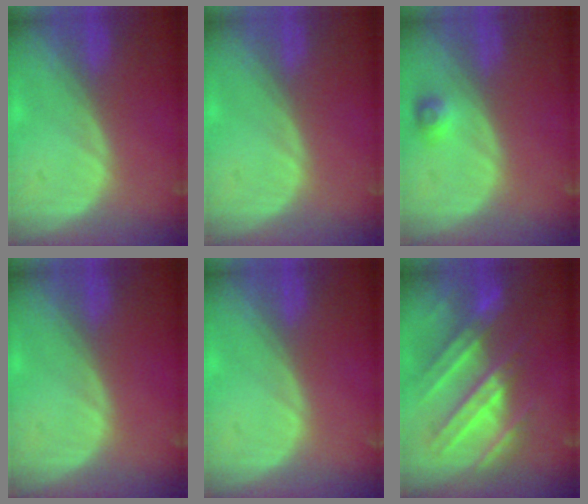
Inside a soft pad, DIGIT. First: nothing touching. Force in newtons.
{"total": 0.5, "press": 0.0, "slide": 0.5}
{"total": 2.3, "press": 2.2, "slide": 0.7}
{"total": 0.0}
{"total": 0.0}
{"total": 10.1, "press": 9.5, "slide": 3.4}